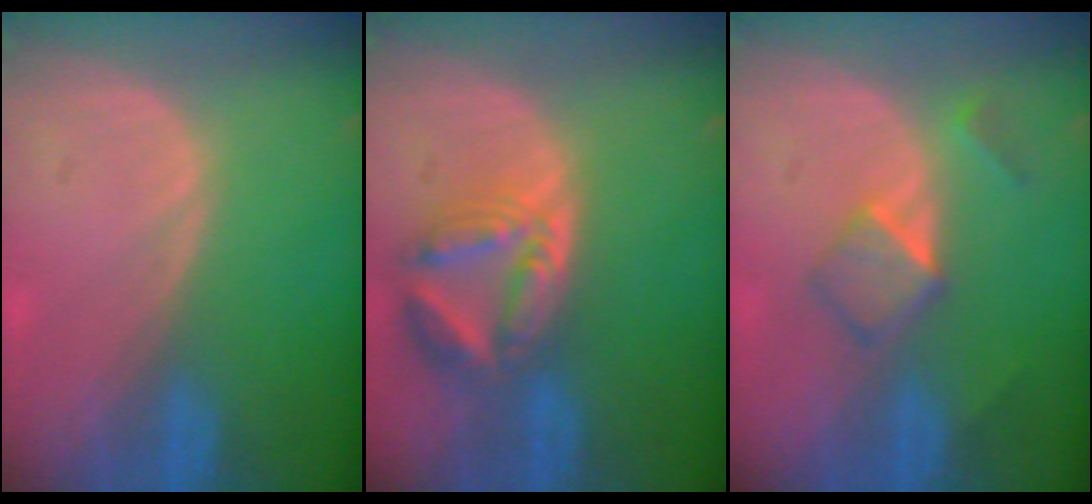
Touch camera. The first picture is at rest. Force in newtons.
{"total": 8.0, "press": 7.0, "slide": 3.9}
{"total": 5.3, "press": 4.5, "slide": 2.7}